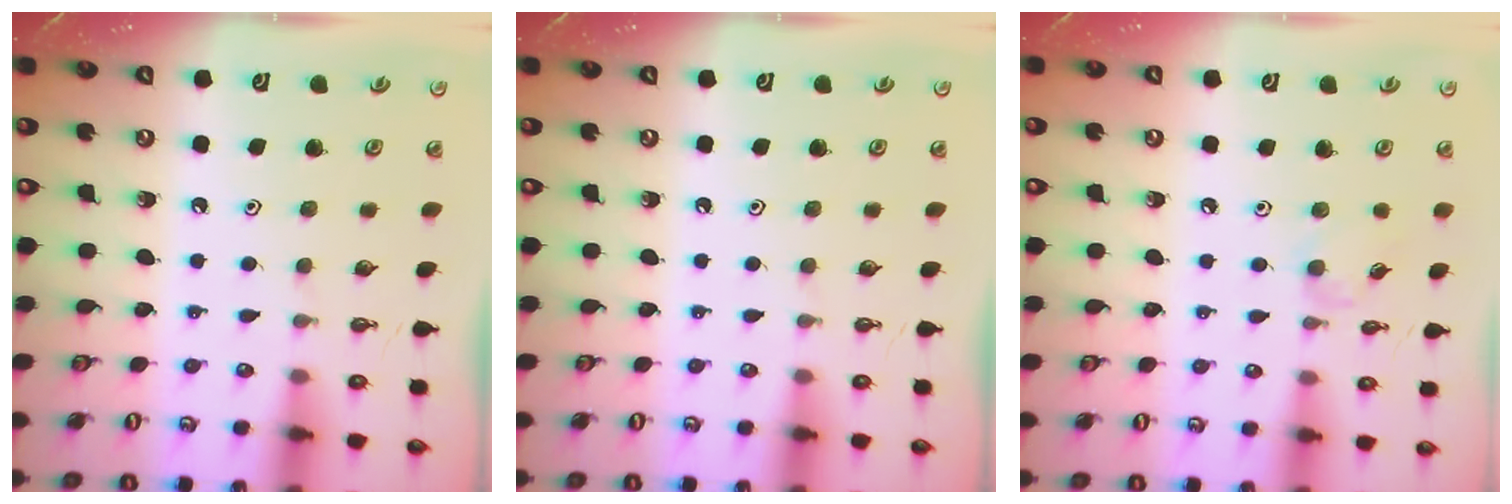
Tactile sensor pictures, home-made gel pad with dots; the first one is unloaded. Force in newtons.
{"total": 0.0}
{"total": 4.7, "press": 4.6, "slide": 0.6}